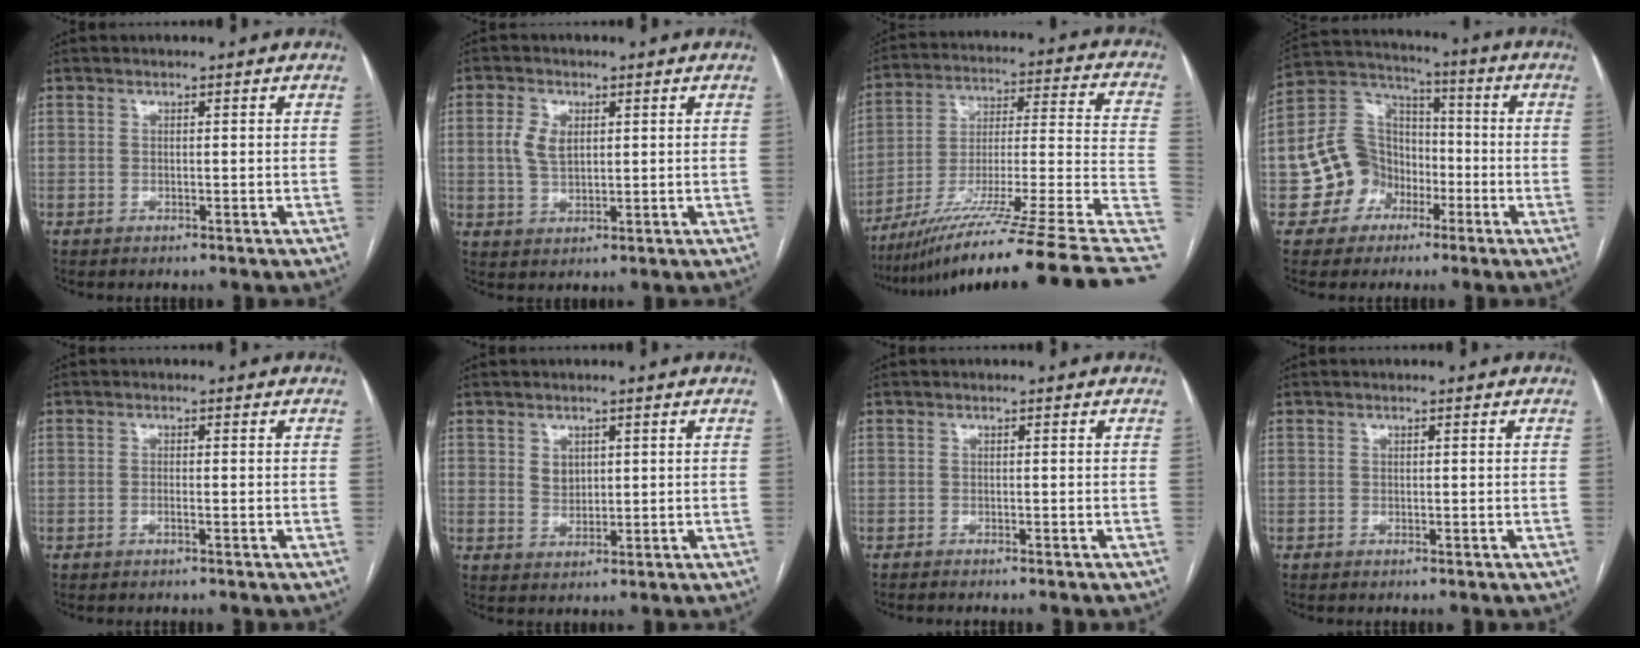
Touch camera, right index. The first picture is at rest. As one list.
[{"total": 4.6, "force": [1.1, 2.7, 3.5], "torque": [-0.080, 0.007, 0.024]}, {"total": 24.9, "force": [-18.5, -0.5, 16.7], "torque": [-0.180, 0.018, -0.294]}, {"total": 11.1, "force": [-3.6, 9.9, 3.5], "torque": [-0.075, 0.039, -0.057]}, {"total": 0.8, "force": [-0.5, 0.0, 0.7], "torque": [-0.016, 0.001, -0.009]}, {"total": 2.5, "force": [1.0, 1.9, 1.3], "torque": [-0.023, 0.000, 0.022]}, {"total": 2.4, "force": [-2.0, 0.0, 1.2], "torque": [-0.013, 0.000, -0.026]}, {"total": 0.0}]